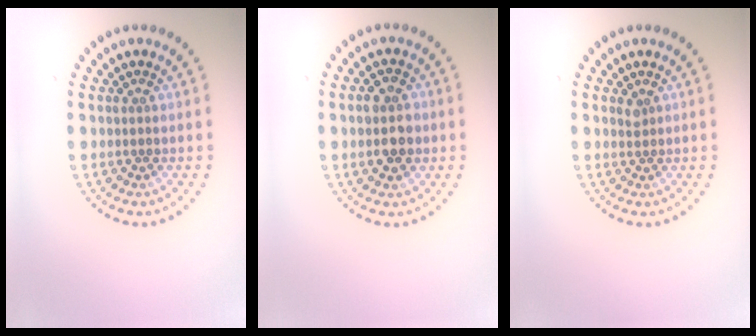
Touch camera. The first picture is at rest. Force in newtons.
{"total": 2.9, "press": 2.9, "slide": 0.2}
{"total": 0.8, "press": 0.6, "slide": 0.6}